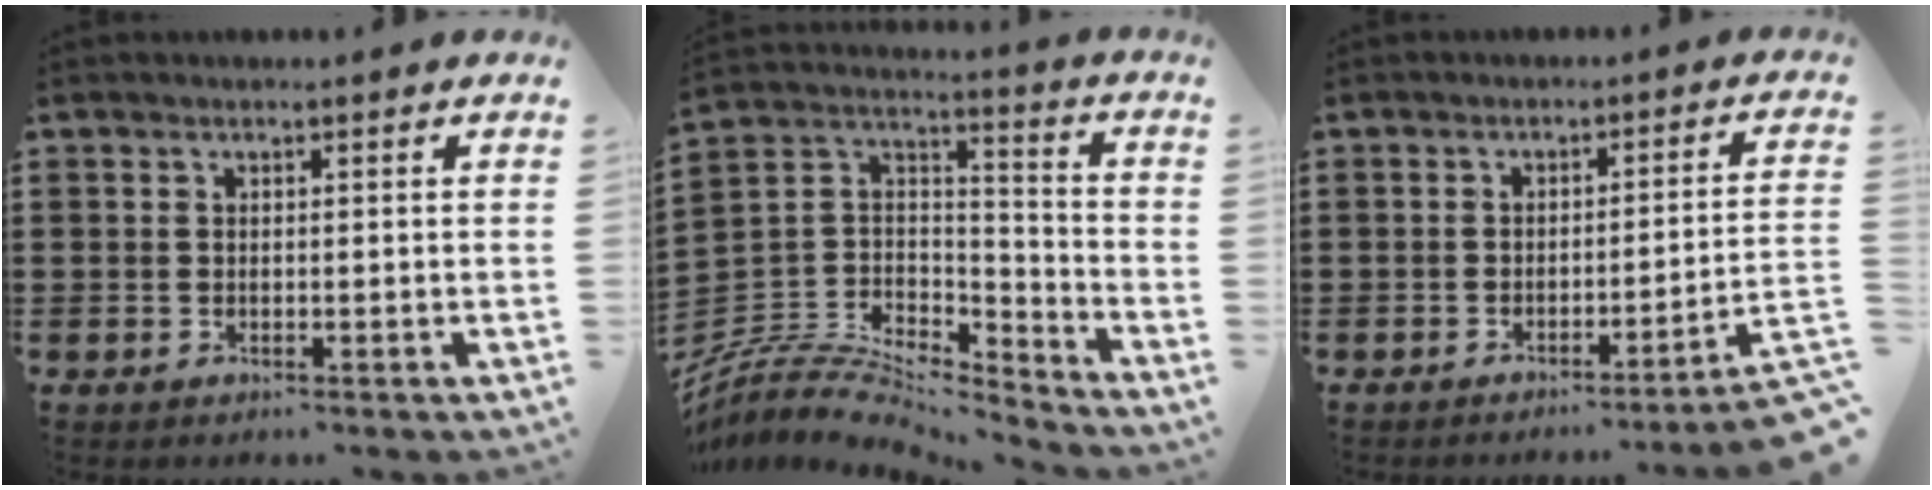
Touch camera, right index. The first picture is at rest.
{"total": 7.3, "force": [-6.4, 2.7, 2.3], "torque": [-0.061, 0.005, -0.129]}
{"total": 3.6, "force": [-2.6, -0.6, 2.5], "torque": [-0.044, -0.016, -0.053]}